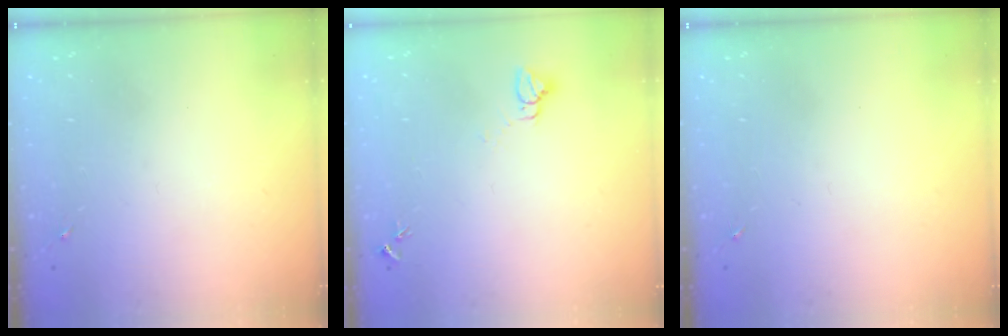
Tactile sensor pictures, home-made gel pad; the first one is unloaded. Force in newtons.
{"total": 3.2, "press": 3.2, "slide": 0.1}
{"total": 0.0}